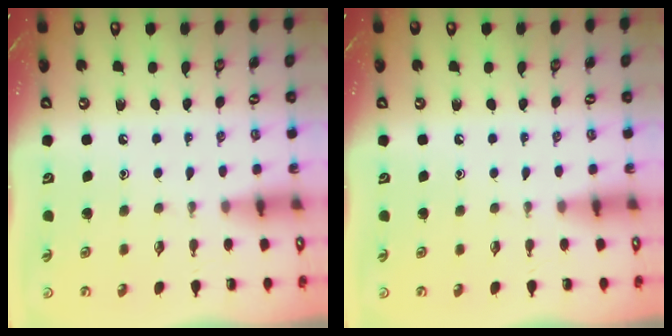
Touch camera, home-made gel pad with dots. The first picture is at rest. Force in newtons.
{"total": 0.0}